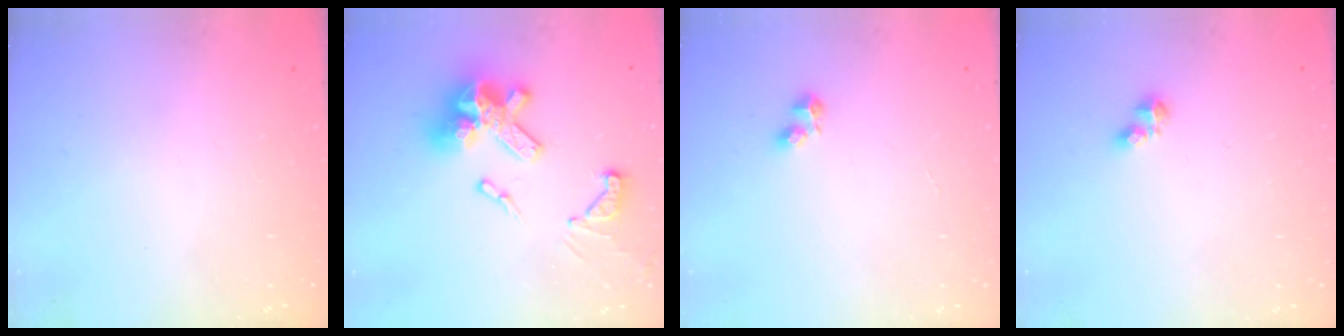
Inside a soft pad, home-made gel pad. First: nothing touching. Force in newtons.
{"total": 18.8, "press": 18.8, "slide": 1.6}
{"total": 3.8, "press": 3.8, "slide": 0.7}
{"total": 4.5, "press": 4.5, "slide": 0.5}